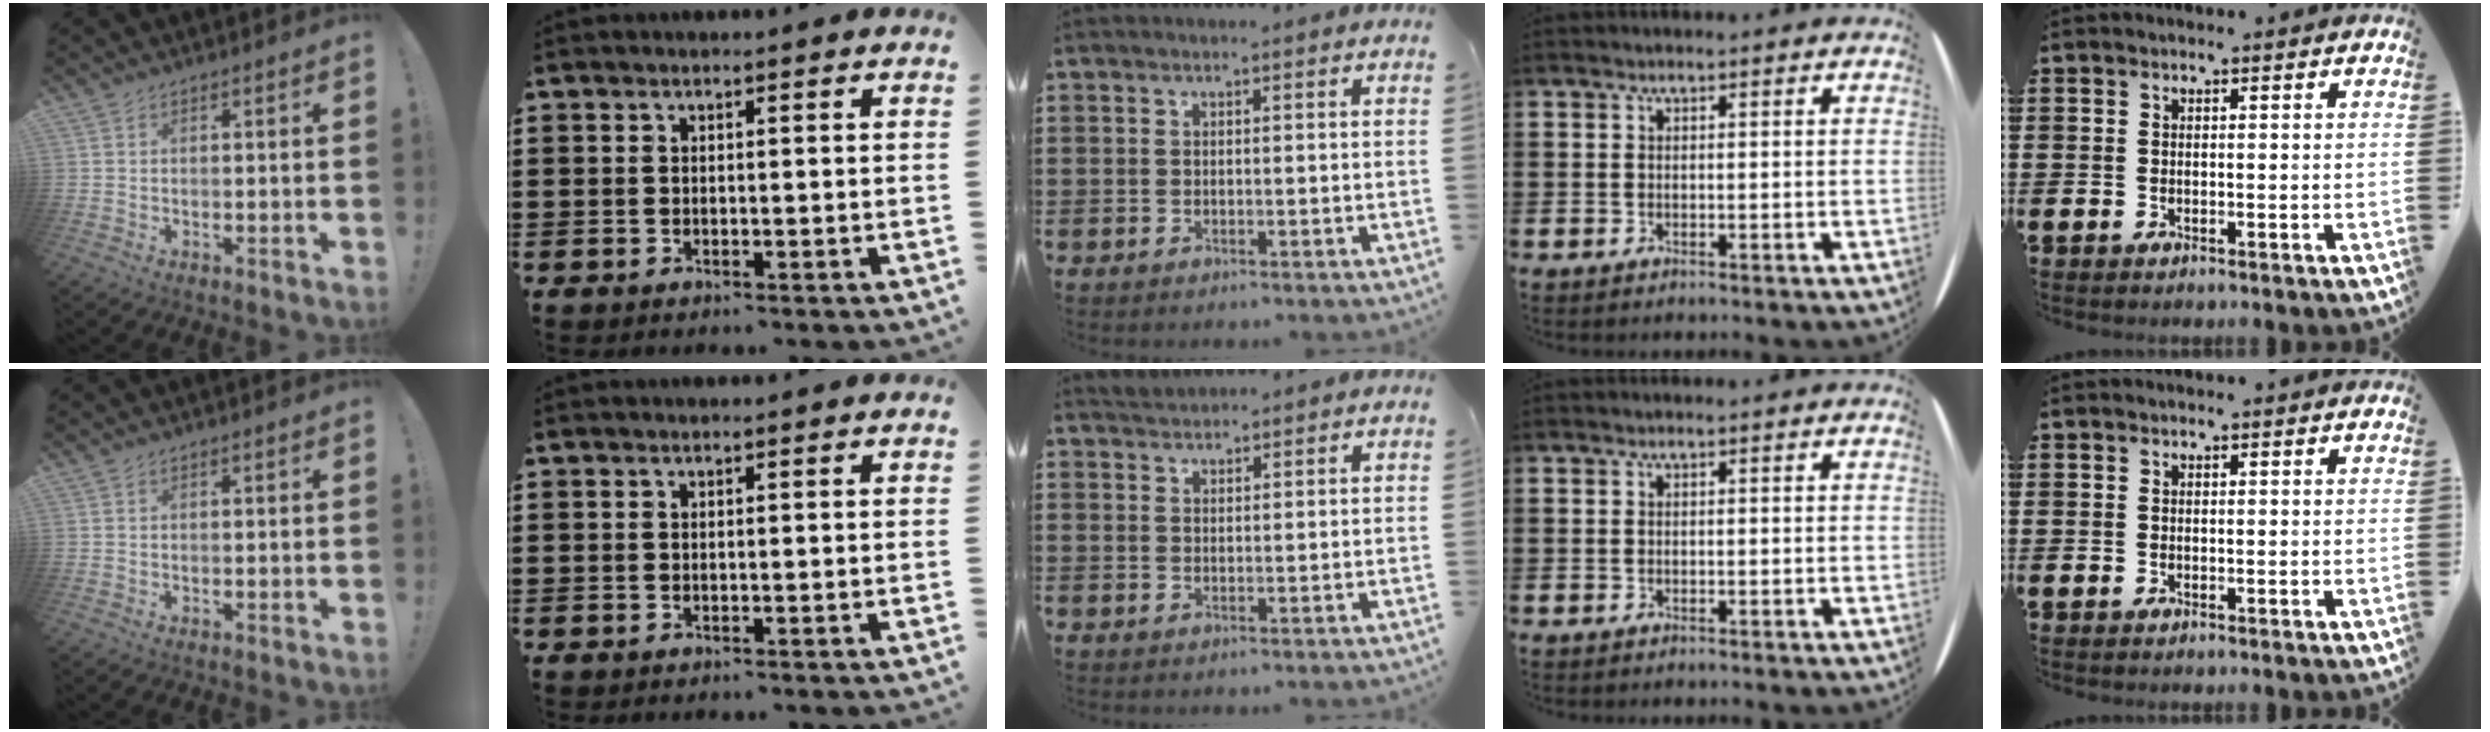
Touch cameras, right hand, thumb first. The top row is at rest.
{"middle": {"total": 1.0, "force": [1.0, 0.1, -0.1], "torque": [-0.001, 0.004, 0.020]}}